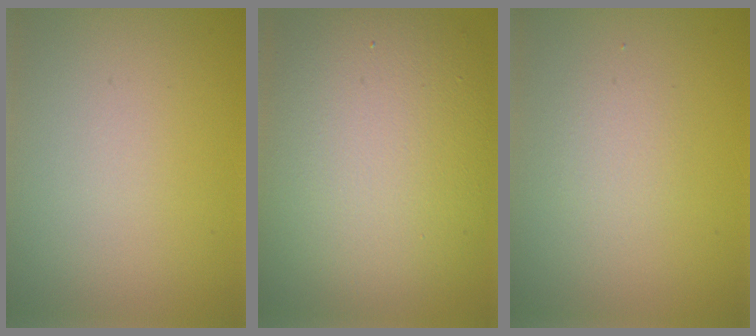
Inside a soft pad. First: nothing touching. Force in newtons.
{"total": 13.4, "press": 13.4, "slide": 0.8}
{"total": 1.5, "press": 1.5, "slide": 0.1}